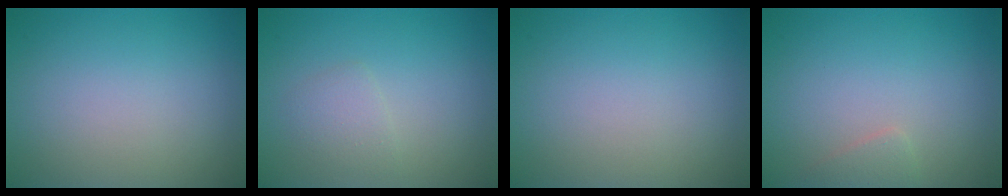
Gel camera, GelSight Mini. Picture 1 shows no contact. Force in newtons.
{"total": 1.5, "press": 1.5, "slide": 0.2}
{"total": 0.0}
{"total": 1.0, "press": 1.0, "slide": 0.1}